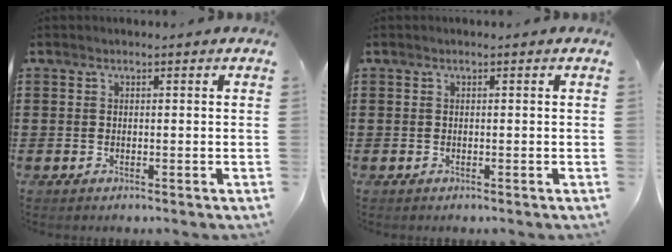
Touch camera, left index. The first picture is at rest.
{"total": 0.0}